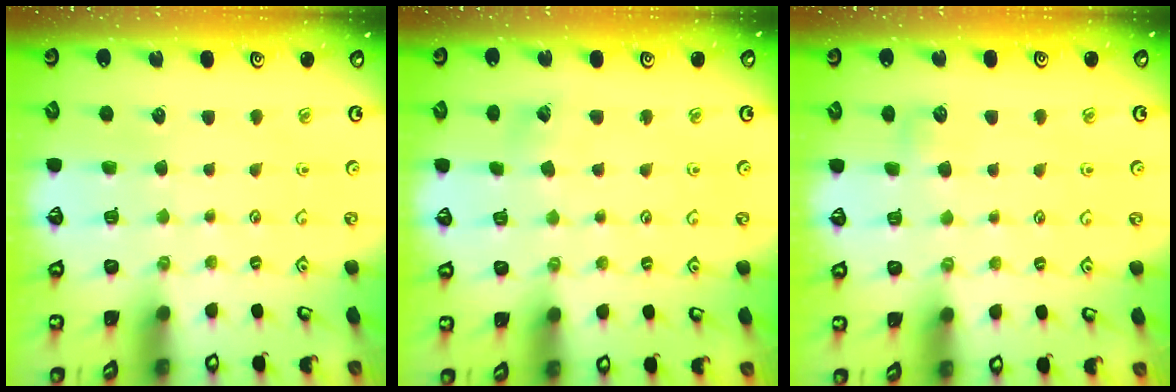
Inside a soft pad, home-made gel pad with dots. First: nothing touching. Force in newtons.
{"total": 4.6, "press": 4.6, "slide": 0.5}
{"total": 4.3, "press": 4.2, "slide": 0.5}